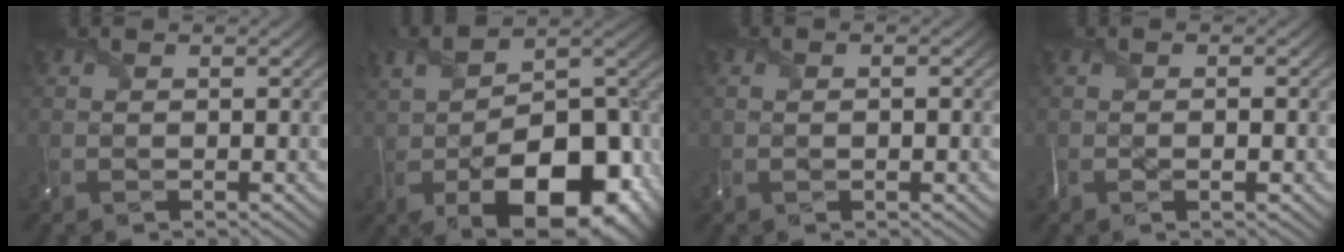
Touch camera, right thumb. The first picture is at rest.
{"total": 17.8, "force": [-5.3, 9.4, 14.1], "torque": [-0.206, -0.023, -0.066]}
{"total": 1.3, "force": [-0.5, 0.3, 1.1], "torque": [-0.013, -0.004, -0.005]}
{"total": 1.5, "force": [-0.7, 0.3, 1.3], "torque": [-0.016, -0.006, -0.011]}